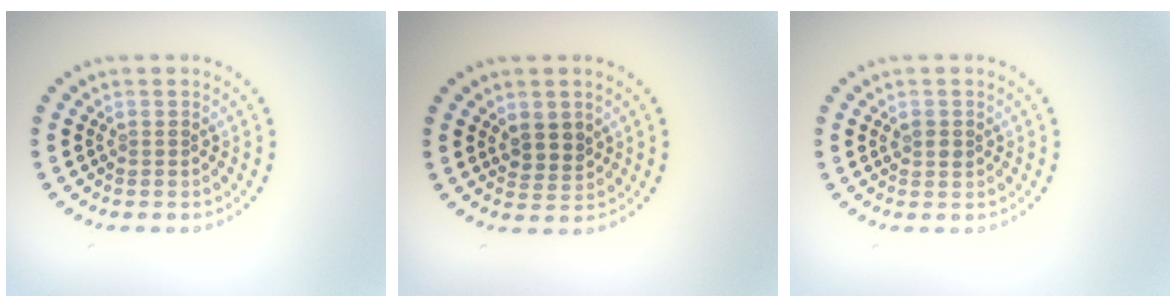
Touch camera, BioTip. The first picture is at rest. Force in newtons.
{"total": 2.2, "press": 2.0, "slide": 0.9}
{"total": 1.1, "press": 1.1, "slide": 0.1}